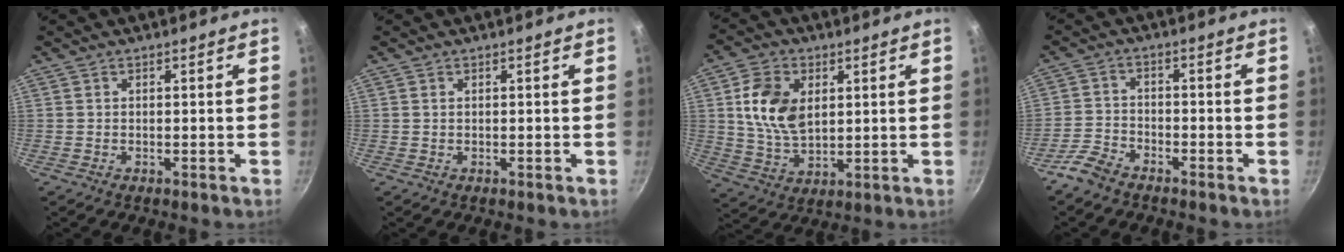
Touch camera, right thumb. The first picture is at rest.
{"total": 0.0}
{"total": 11.6, "force": [2.7, 7.7, 8.3], "torque": [-0.140, -0.013, 0.056]}
{"total": 5.0, "force": [-3.9, 2.4, 2.0], "torque": [-0.043, 0.032, -0.083]}